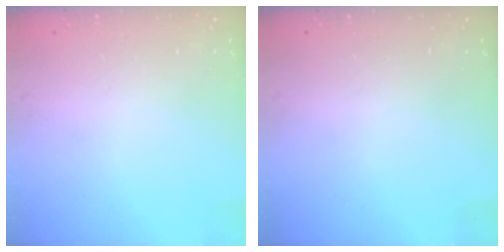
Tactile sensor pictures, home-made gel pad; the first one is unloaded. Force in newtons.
{"total": 0.0}